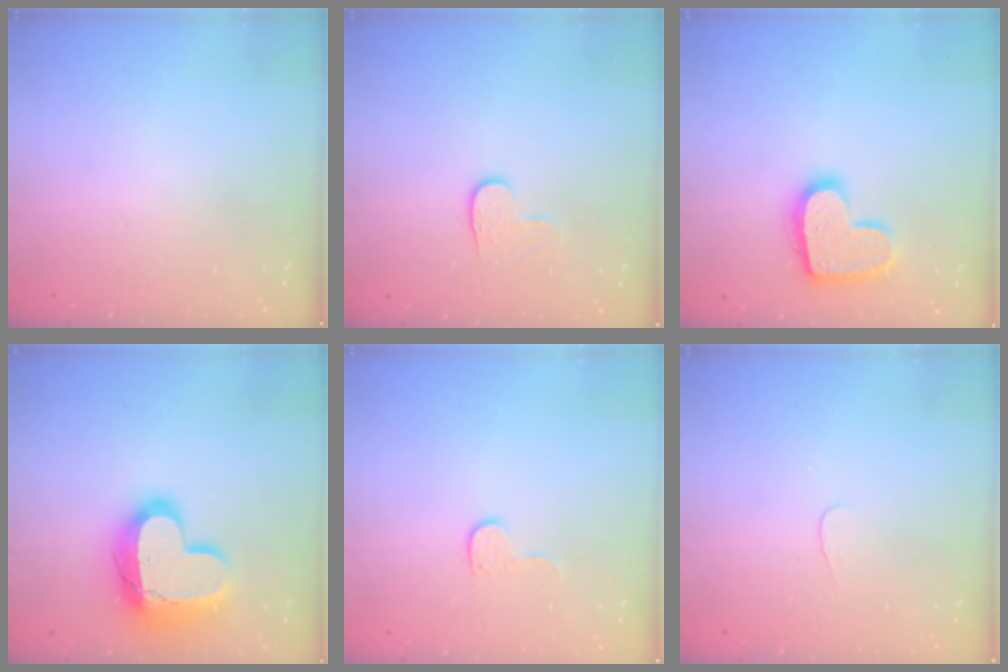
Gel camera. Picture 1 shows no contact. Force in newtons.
{"total": 3.3, "press": 3.3, "slide": 0.4}
{"total": 15.0, "press": 15.0, "slide": 0.7}
{"total": 24.2, "press": 24.2, "slide": 1.6}
{"total": 6.9, "press": 6.9, "slide": 0.5}
{"total": 2.8, "press": 2.7, "slide": 0.3}